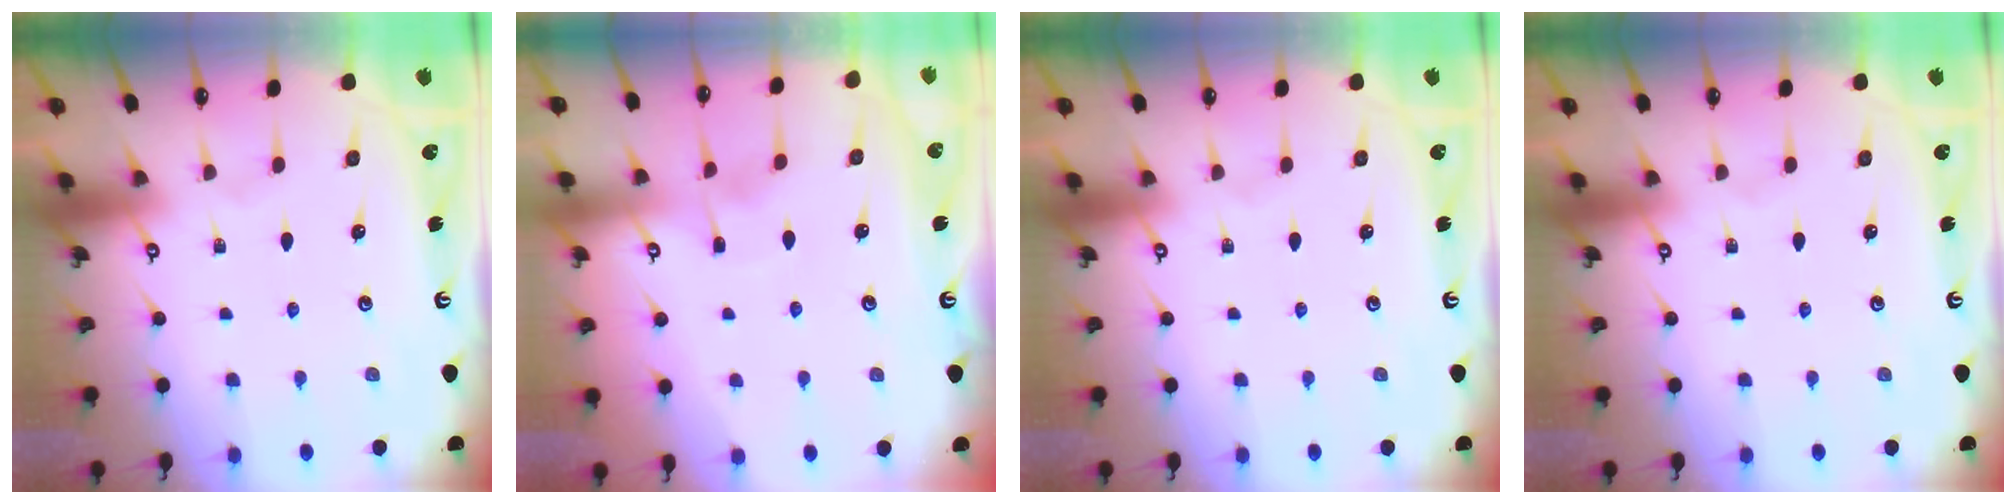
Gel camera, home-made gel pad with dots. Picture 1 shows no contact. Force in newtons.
{"total": 3.6, "press": 3.6, "slide": 0.5}
{"total": 0.0}
{"total": 0.0}